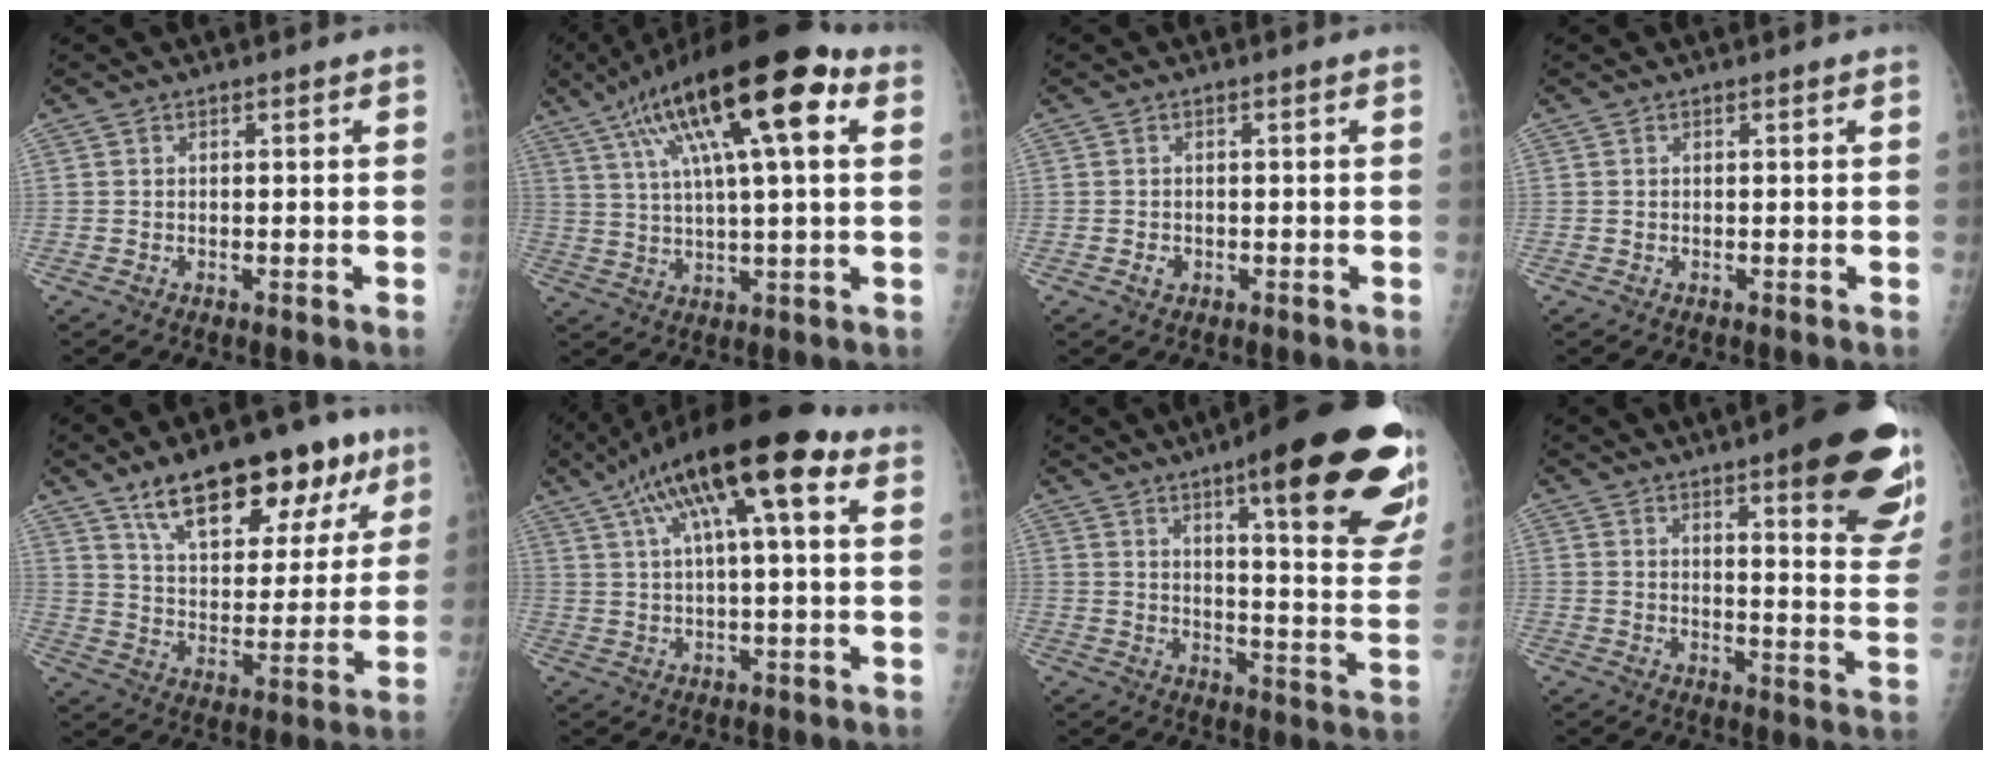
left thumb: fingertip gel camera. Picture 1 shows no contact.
{"total": 21.9, "force": [8.9, 5.7, 19.2], "torque": [-0.321, 0.016, 0.141]}
{"total": 1.4, "force": [-0.5, 1.1, 0.6], "torque": [-0.007, 0.005, -0.007]}
{"total": 0.0}
{"total": 21.9, "force": [13.1, 9.7, 14.6], "torque": [-0.173, -0.032, 0.208]}
{"total": 17.9, "force": [7.6, 4.9, 15.5], "torque": [-0.262, 0.024, 0.122]}
{"total": 28.4, "force": [16.0, 6.0, 22.7], "torque": [-0.236, -0.054, 0.215]}
{"total": 20.9, "force": [12.0, 4.7, 16.4], "torque": [-0.179, -0.056, 0.147]}